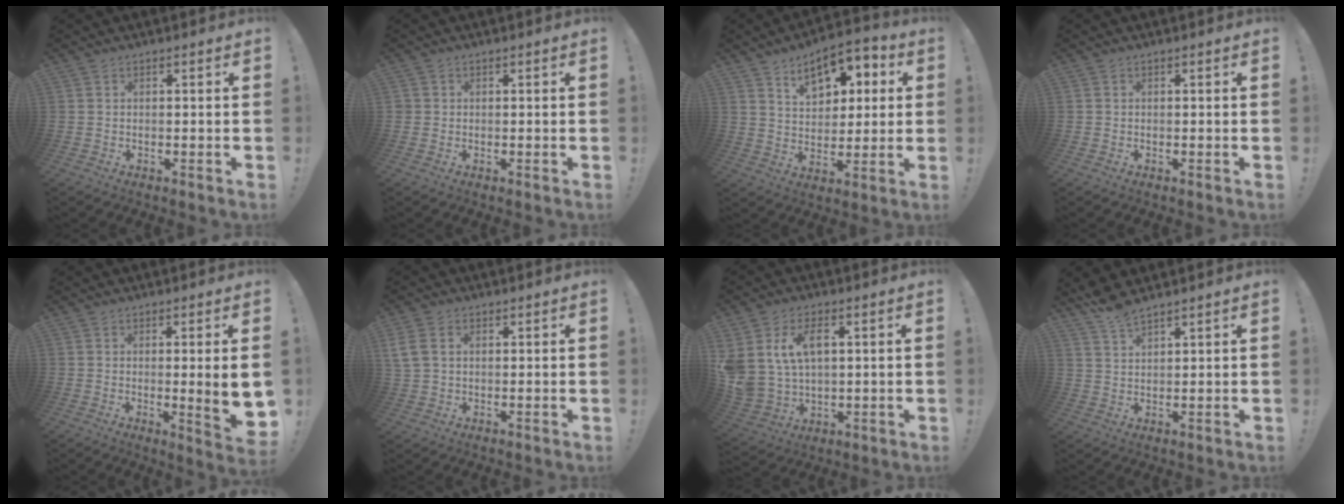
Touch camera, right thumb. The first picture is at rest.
{"total": 1.1, "force": [0.0, 1.1, 0.1], "torque": [-0.009, 0.005, 0.003]}
{"total": 12.7, "force": [7.0, 7.7, 7.3], "torque": [-0.103, -0.034, 0.126]}
{"total": 0.0}
{"total": 8.1, "force": [0.1, -0.1, 8.1], "torque": [-0.113, -0.014, 0.002]}
{"total": 5.8, "force": [2.0, 4.4, 3.1], "torque": [-0.075, 0.001, 0.042]}
{"total": 11.5, "force": [4.3, 8.0, 7.0], "torque": [-0.138, -0.018, 0.086]}
{"total": 5.0, "force": [4.7, 0.7, 1.5], "torque": [-0.039, -0.026, 0.086]}